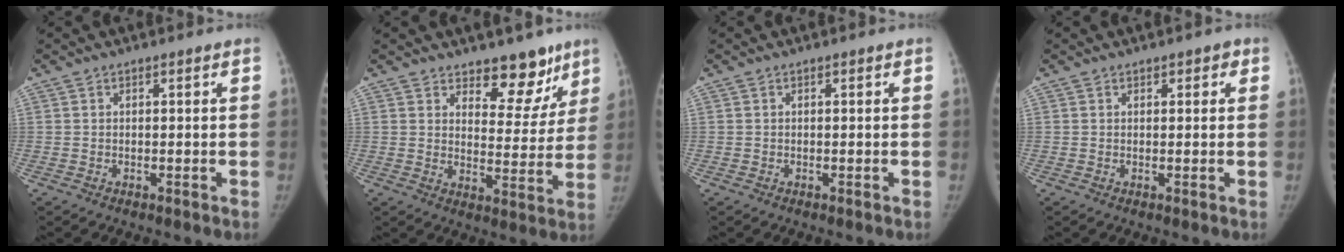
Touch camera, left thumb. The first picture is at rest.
{"total": 10.1, "force": [7.3, 5.2, 4.6], "torque": [-0.009, -0.048, 0.105]}
{"total": 0.0}
{"total": 1.5, "force": [0.8, 0.9, 0.9], "torque": [0.004, 0.000, 0.006]}